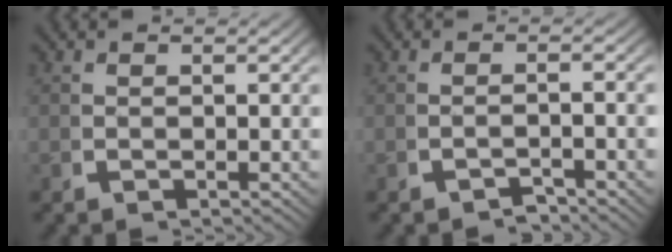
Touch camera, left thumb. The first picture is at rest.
{"total": 1.7, "force": [-1.6, 0.0, 0.5], "torque": [-0.008, 0.003, -0.028]}